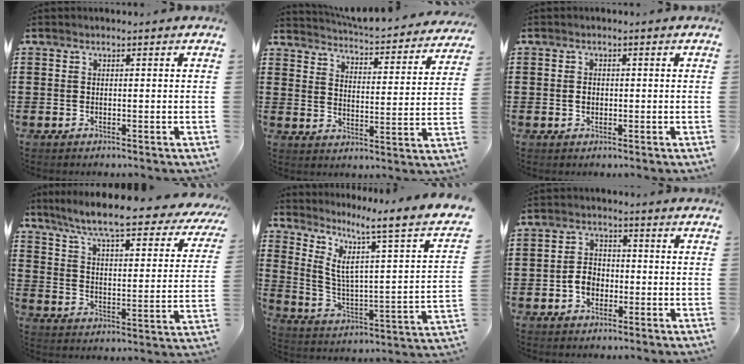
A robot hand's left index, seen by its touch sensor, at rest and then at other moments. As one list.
[{"total": 3.9, "force": [3.9, -0.2, 0.5], "torque": [-0.034, -0.038, 0.059]}, {"total": 1.3, "force": [-0.1, 1.0, 0.9], "torque": [-0.020, 0.006, -0.003]}, {"total": 8.3, "force": [7.1, -0.2, 4.2], "torque": [-0.111, -0.052, 0.116]}, {"total": 5.4, "force": [2.8, -0.1, 4.6], "torque": [-0.111, -0.047, 0.028]}, {"total": 3.8, "force": [-1.3, 2.9, 2.1], "torque": [-0.052, 0.003, -0.028]}]